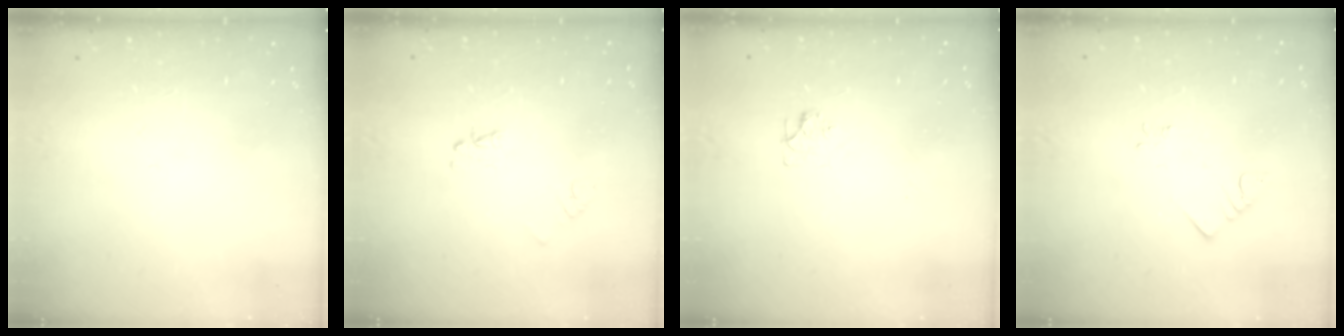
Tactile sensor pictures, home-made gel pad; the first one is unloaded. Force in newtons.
{"total": 3.5, "press": 3.5, "slide": 0.4}
{"total": 6.2, "press": 6.2, "slide": 0.7}
{"total": 2.6, "press": 2.6, "slide": 0.3}